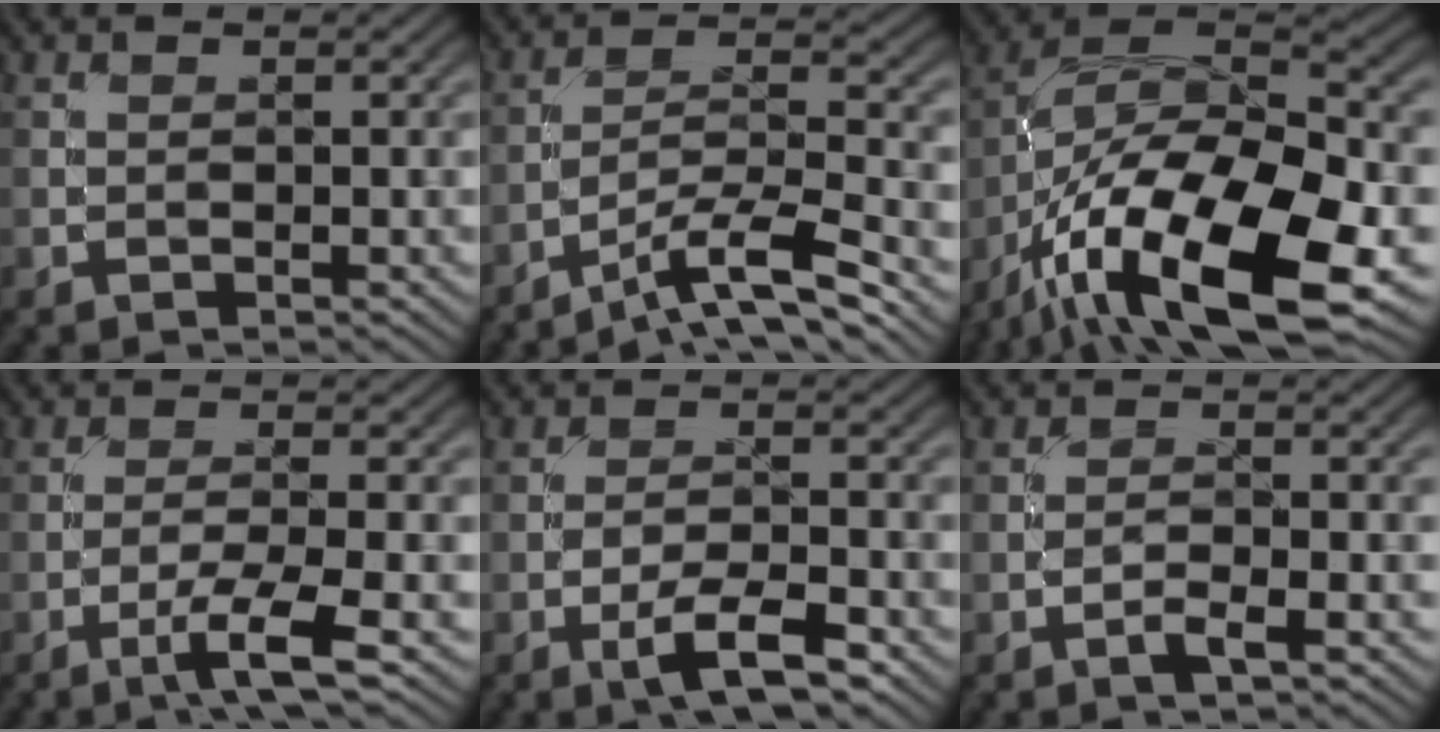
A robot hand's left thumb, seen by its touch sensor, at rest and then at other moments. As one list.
[{"total": 8.5, "force": [-6.1, 1.3, 5.7], "torque": [-0.093, 0.014, -0.113]}, {"total": 18.9, "force": [-9.4, 7.7, 14.4], "torque": [-0.271, -0.019, -0.166]}, {"total": 4.7, "force": [-2.5, 0.3, 3.9], "torque": [-0.070, 0.005, -0.053]}, {"total": 5.3, "force": [-3.1, 1.3, 4.1], "torque": [-0.075, 0.008, -0.056]}, {"total": 1.8, "force": [-1.1, 0.2, 1.4], "torque": [-0.032, 0.004, -0.026]}]